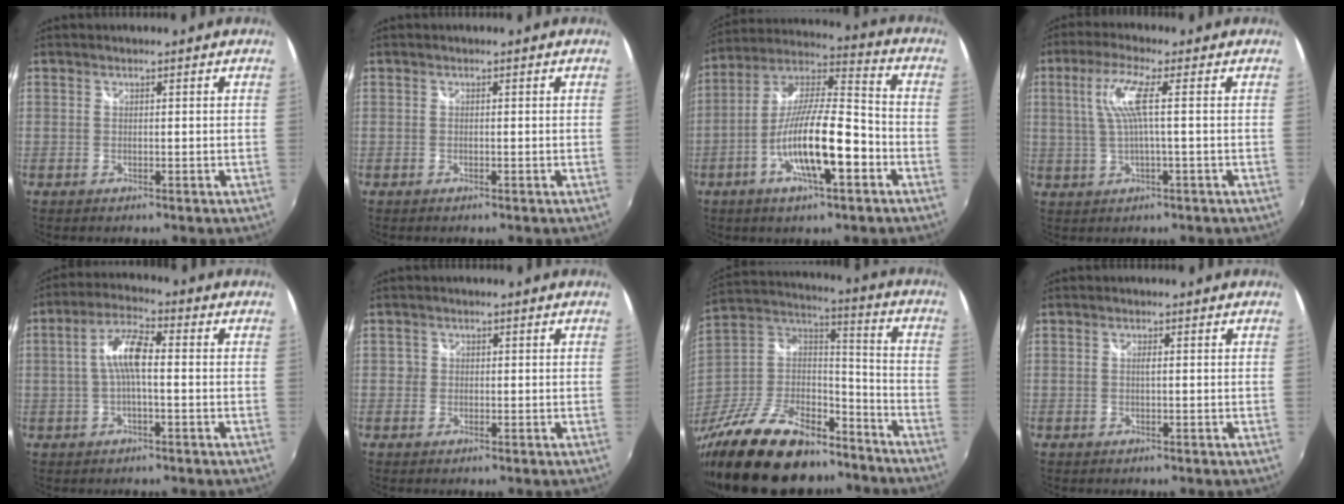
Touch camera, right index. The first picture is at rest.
{"total": 0.0}
{"total": 16.2, "force": [-5.9, 3.8, 14.6], "torque": [-0.275, -0.003, -0.110]}
{"total": 6.5, "force": [1.1, -0.1, 6.4], "torque": [-0.125, 0.000, 0.030]}
{"total": 6.9, "force": [-0.2, 1.8, 6.6], "torque": [-0.134, 0.015, -0.004]}
{"total": 1.4, "force": [-0.2, 1.4, 0.2], "torque": [-0.002, -0.001, -0.006]}
{"total": 29.8, "force": [-21.4, 13.0, 16.0], "torque": [-0.331, 0.003, -0.336]}
{"total": 0.6, "force": [0.0, -0.1, 0.6], "torque": [-0.010, 0.001, -0.001]}